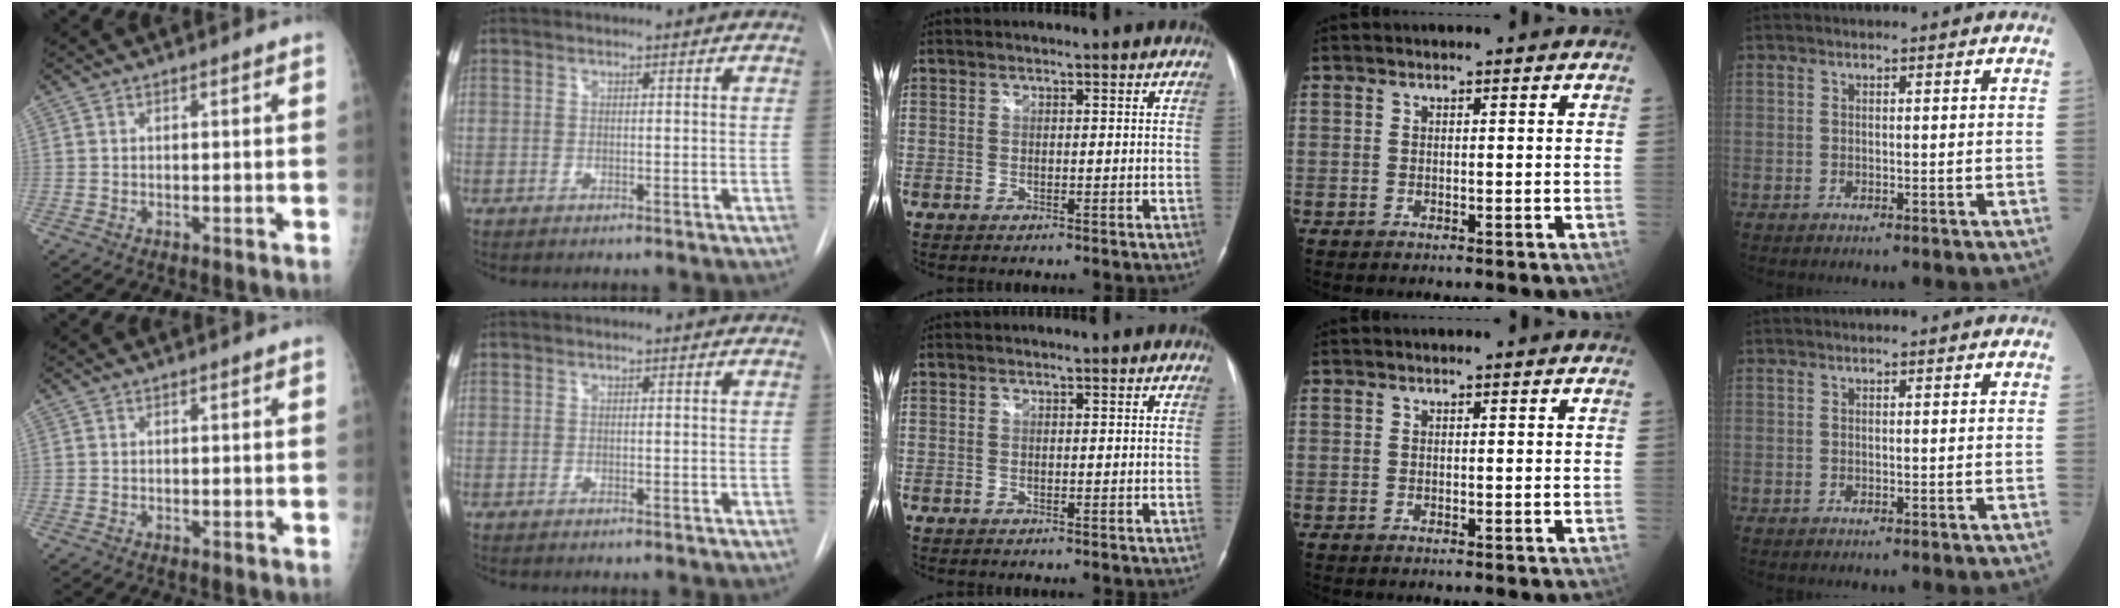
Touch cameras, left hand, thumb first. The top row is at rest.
{}